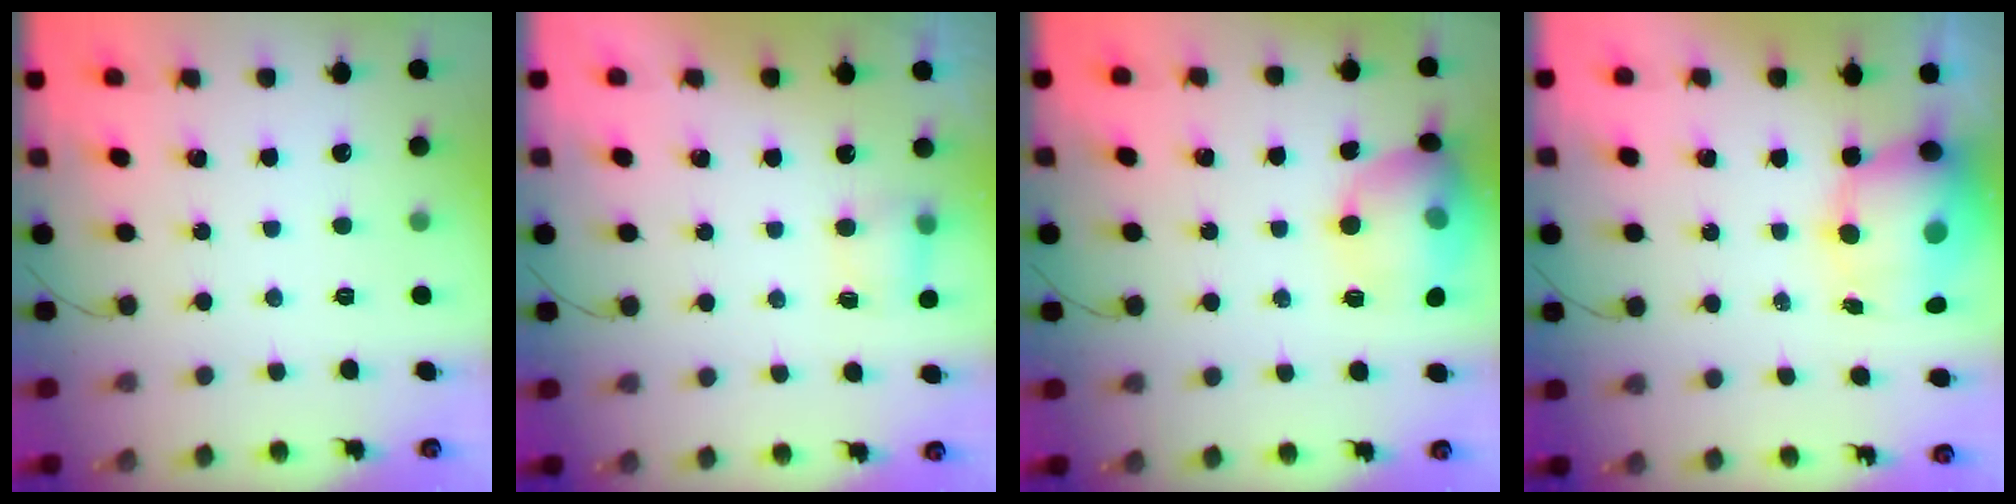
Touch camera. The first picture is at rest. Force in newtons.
{"total": 4.4, "press": 4.3, "slide": 1.1}
{"total": 15.2, "press": 14.6, "slide": 4.1}
{"total": 11.6, "press": 11.1, "slide": 3.4}